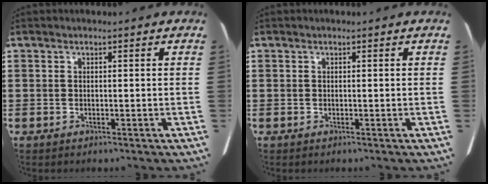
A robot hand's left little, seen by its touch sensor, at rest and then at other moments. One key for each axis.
{"total": 0.0}